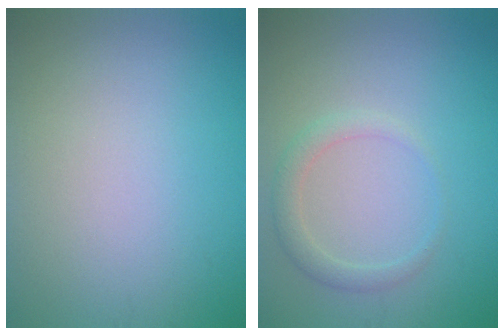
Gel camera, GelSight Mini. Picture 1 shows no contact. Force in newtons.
{"total": 1.9, "press": 1.9, "slide": 0.1}